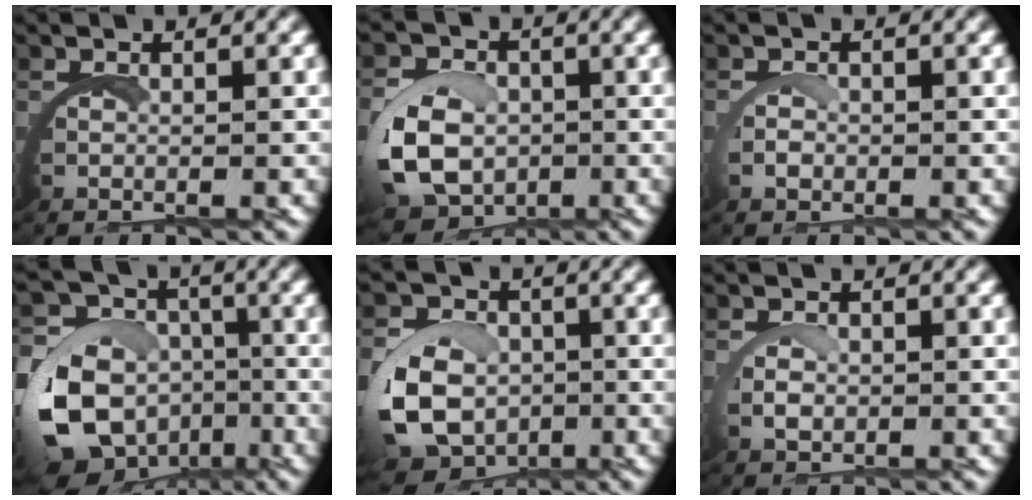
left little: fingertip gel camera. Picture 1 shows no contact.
{"total": 7.2, "force": [-1.5, 5.9, 3.7], "torque": [-0.101, -0.036, -0.014]}
{"total": 0.6, "force": [0.4, 0.2, 0.4], "torque": [-0.022, -0.006, 0.006]}
{"total": 12.0, "force": [-3.3, 10.3, 5.2], "torque": [-0.126, -0.059, -0.050]}
{"total": 7.7, "force": [-2.0, 6.5, 3.5], "torque": [-0.096, -0.039, -0.027]}
{"total": 1.1, "force": [0.6, 0.6, 0.8], "torque": [-0.028, -0.006, 0.012]}